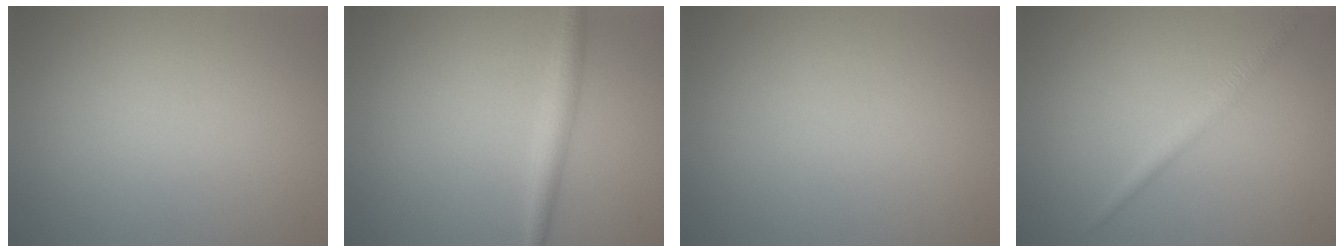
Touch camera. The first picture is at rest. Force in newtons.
{"total": 2.4, "press": 2.4, "slide": 0.1}
{"total": 0.0}
{"total": 1.6, "press": 1.6, "slide": 0.1}